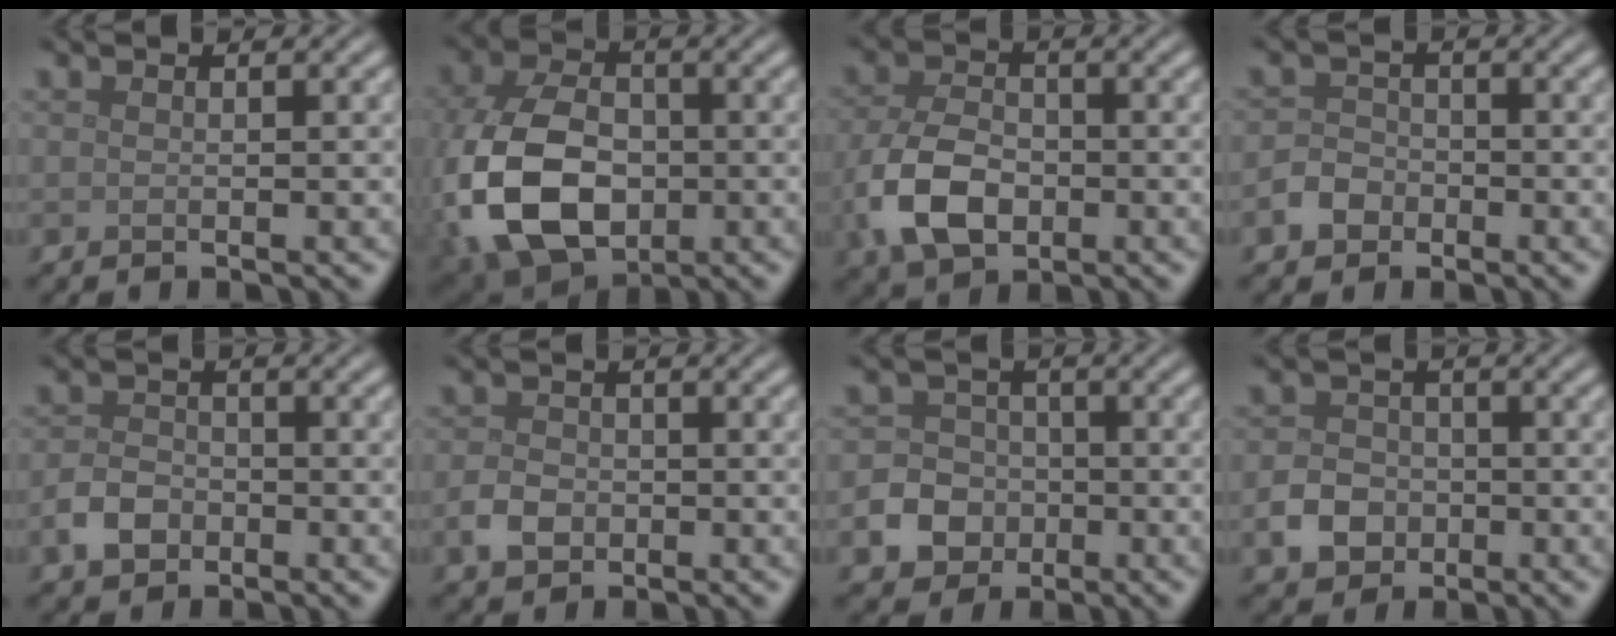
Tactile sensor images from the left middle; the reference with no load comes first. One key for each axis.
{"total": 11.5, "fx": -2.7, "fy": 7.8, "fz": 8.1, "tx": -0.200, "ty": -0.022, "tz": -0.057}
{"total": 6.3, "fx": -1.9, "fy": 4.2, "fz": 4.3, "tx": -0.102, "ty": -0.005, "tz": -0.039}
{"total": 2.3, "fx": -1.2, "fy": 1.8, "fz": 0.7, "tx": -0.007, "ty": 0.004, "tz": -0.027}
{"total": 2.7, "fx": -1.4, "fy": 2.0, "fz": 1.3, "tx": -0.021, "ty": 0.004, "tz": -0.032}
{"total": 2.4, "fx": -0.9, "fy": 1.8, "fz": 1.2, "tx": -0.020, "ty": 0.001, "tz": -0.022}
{"total": 4.5, "fx": -1.6, "fy": 4.0, "fz": 1.4, "tx": -0.007, "ty": 0.001, "tz": -0.051}
{"total": 3.3, "fx": -1.2, "fy": 2.7, "fz": 1.4, "tx": -0.022, "ty": 0.001, "tz": -0.024}